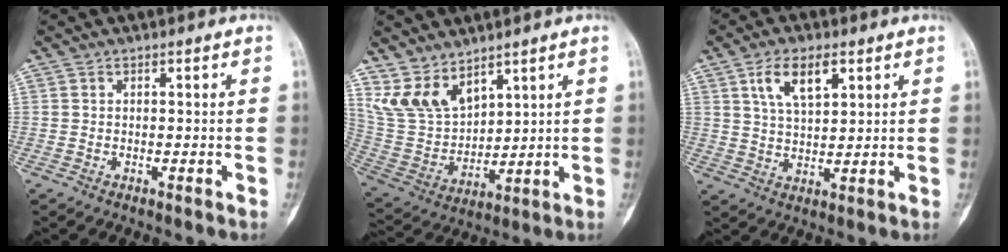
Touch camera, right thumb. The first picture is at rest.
{"total": 10.6, "force": [7.4, 5.6, 5.1], "torque": [-0.088, -0.036, 0.173]}
{"total": 8.0, "force": [3.8, 3.8, 5.9], "torque": [-0.098, -0.014, 0.073]}